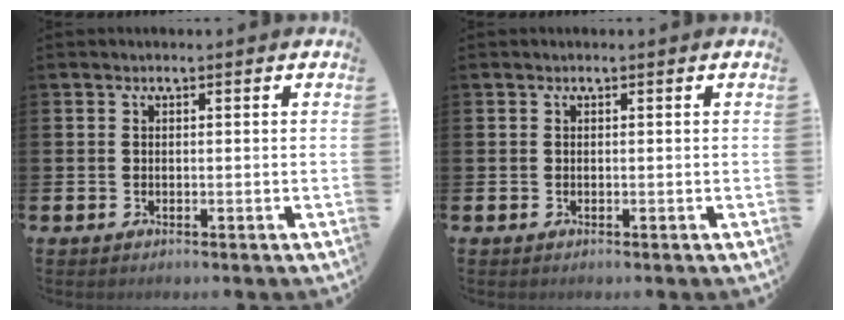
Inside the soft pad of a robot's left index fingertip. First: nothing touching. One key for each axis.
{"total": 0.0}